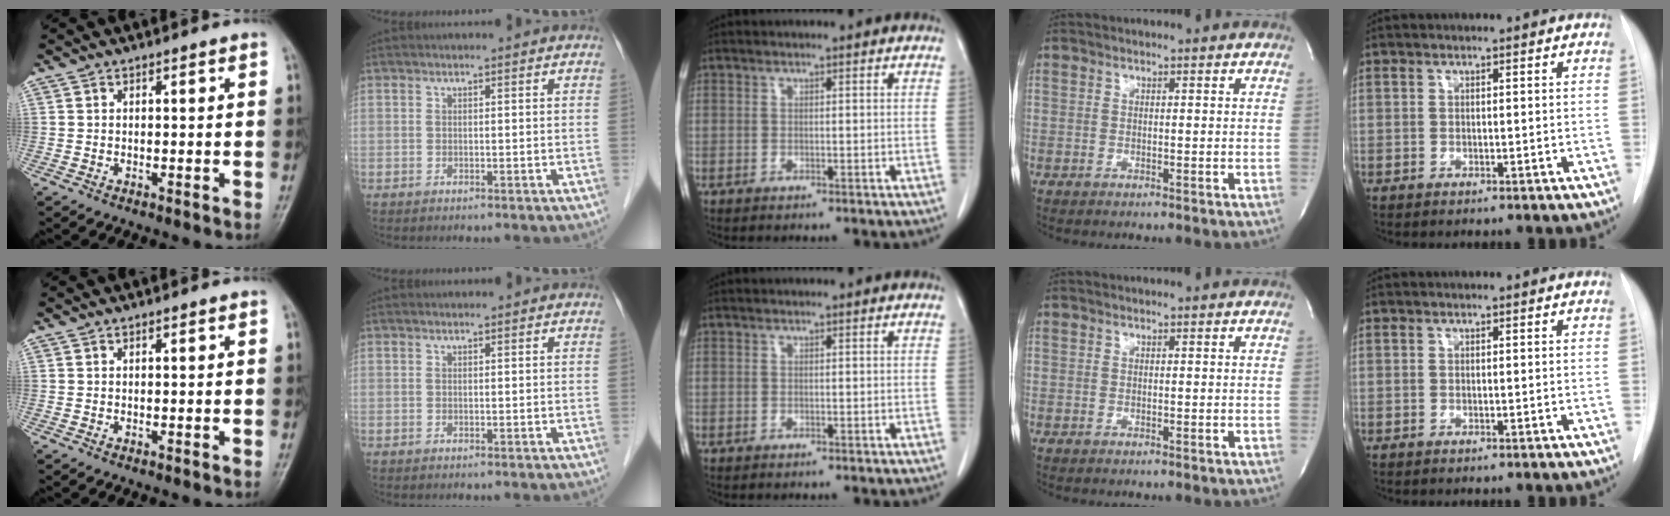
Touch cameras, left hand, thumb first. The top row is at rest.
{}